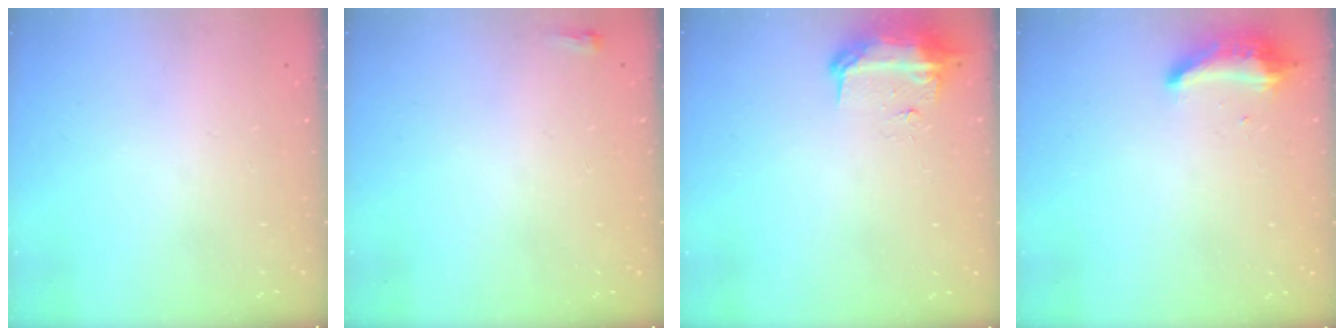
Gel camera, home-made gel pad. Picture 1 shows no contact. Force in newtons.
{"total": 2.1, "press": 2.0, "slide": 0.5}
{"total": 9.1, "press": 9.0, "slide": 0.9}
{"total": 9.5, "press": 9.4, "slide": 0.7}